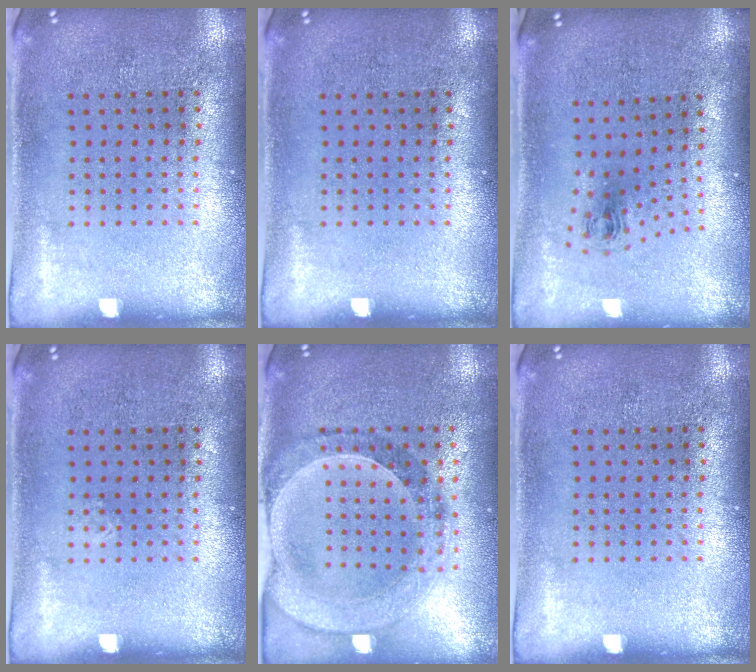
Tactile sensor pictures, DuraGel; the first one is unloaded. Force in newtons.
{"total": 0.0}
{"total": 0.8, "press": 0.3, "slide": 0.7}
{"total": 0.0}
{"total": 1.4, "press": 1.4, "slide": 0.3}
{"total": 0.0}